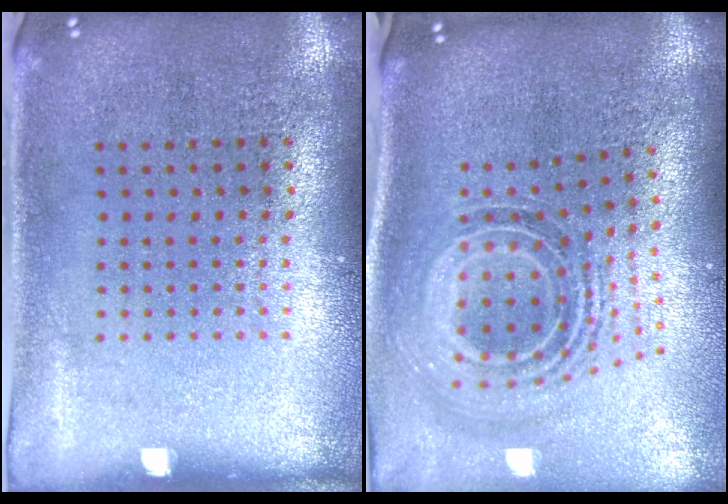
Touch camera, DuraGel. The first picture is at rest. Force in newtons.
{"total": 1.7, "press": 1.3, "slide": 1.1}